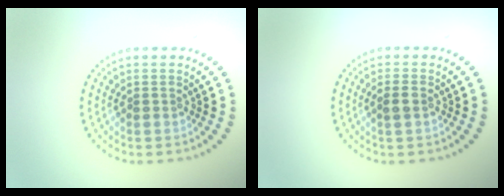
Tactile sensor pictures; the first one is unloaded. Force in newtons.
{"total": 1.2, "press": 1.2, "slide": 0.2}